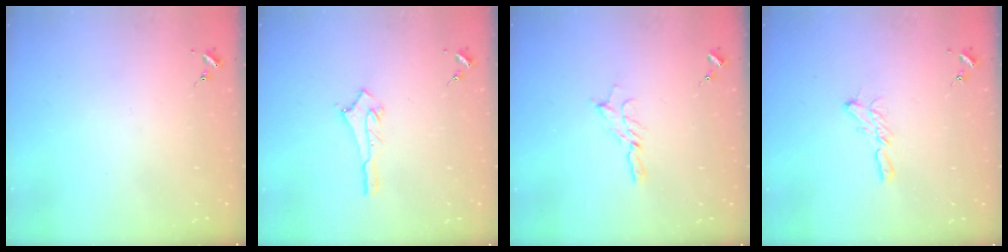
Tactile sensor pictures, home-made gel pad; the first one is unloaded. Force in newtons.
{"total": 5.3, "press": 5.3, "slide": 0.4}
{"total": 5.6, "press": 5.6, "slide": 0.3}
{"total": 6.9, "press": 6.9, "slide": 0.1}